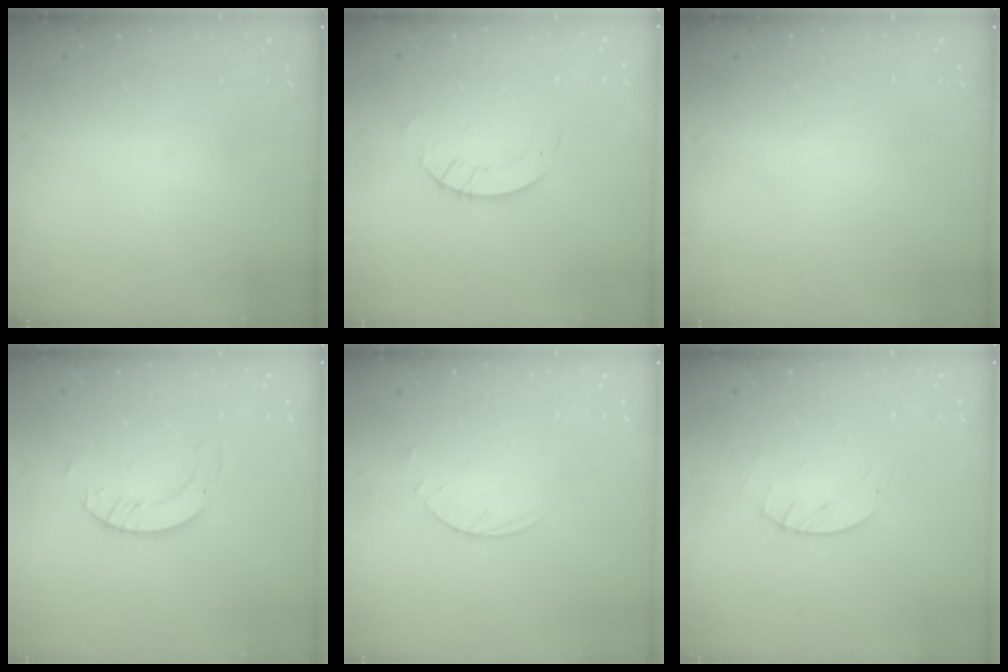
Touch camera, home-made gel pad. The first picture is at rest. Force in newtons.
{"total": 3.5, "press": 3.5, "slide": 0.3}
{"total": 0.0}
{"total": 3.4, "press": 3.4, "slide": 0.0}
{"total": 3.6, "press": 3.6, "slide": 0.5}
{"total": 2.8, "press": 2.8, "slide": 0.4}